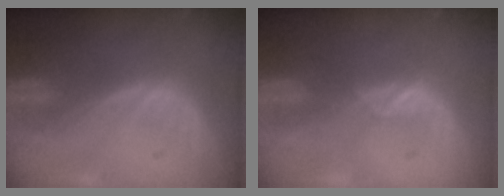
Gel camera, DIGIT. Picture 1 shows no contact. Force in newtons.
{"total": 1.5, "press": 1.4, "slide": 0.2}